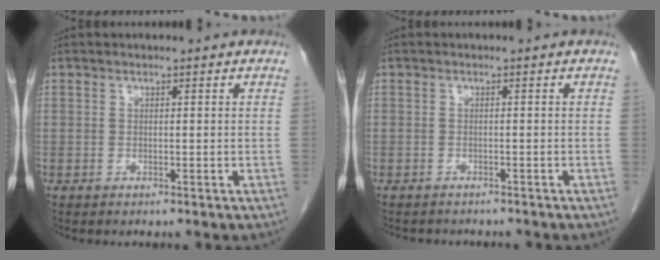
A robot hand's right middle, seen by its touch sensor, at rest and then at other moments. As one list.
[{"total": 3.9, "force": [-3.5, 1.5, 0.7], "torque": [-0.010, -0.002, -0.046]}]